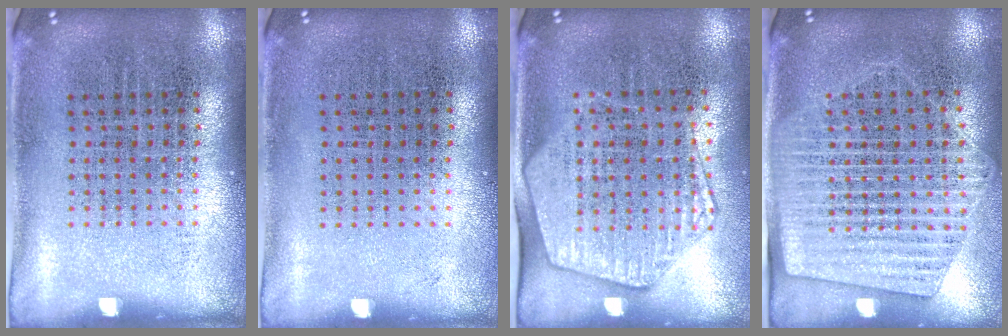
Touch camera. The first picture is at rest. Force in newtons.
{"total": 0.0}
{"total": 2.0, "press": 1.8, "slide": 0.9}
{"total": 1.7, "press": 1.5, "slide": 0.8}